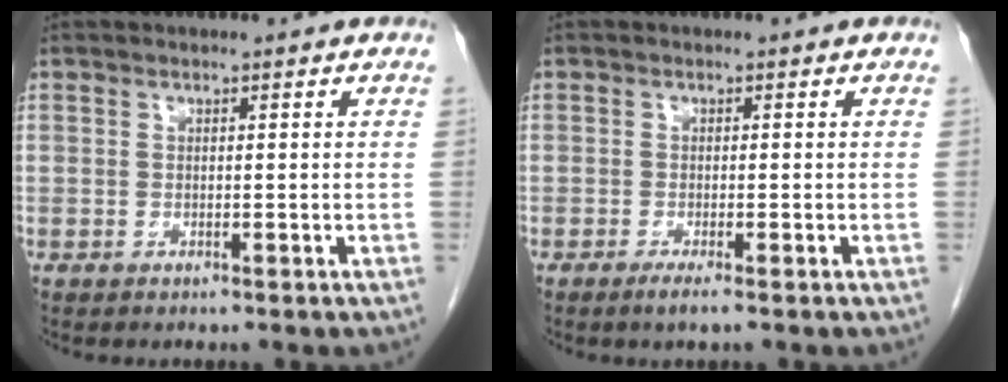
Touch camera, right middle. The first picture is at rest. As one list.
[{"total": 1.2, "force": [-0.8, -0.2, 0.9], "torque": [-0.020, -0.004, -0.017]}]